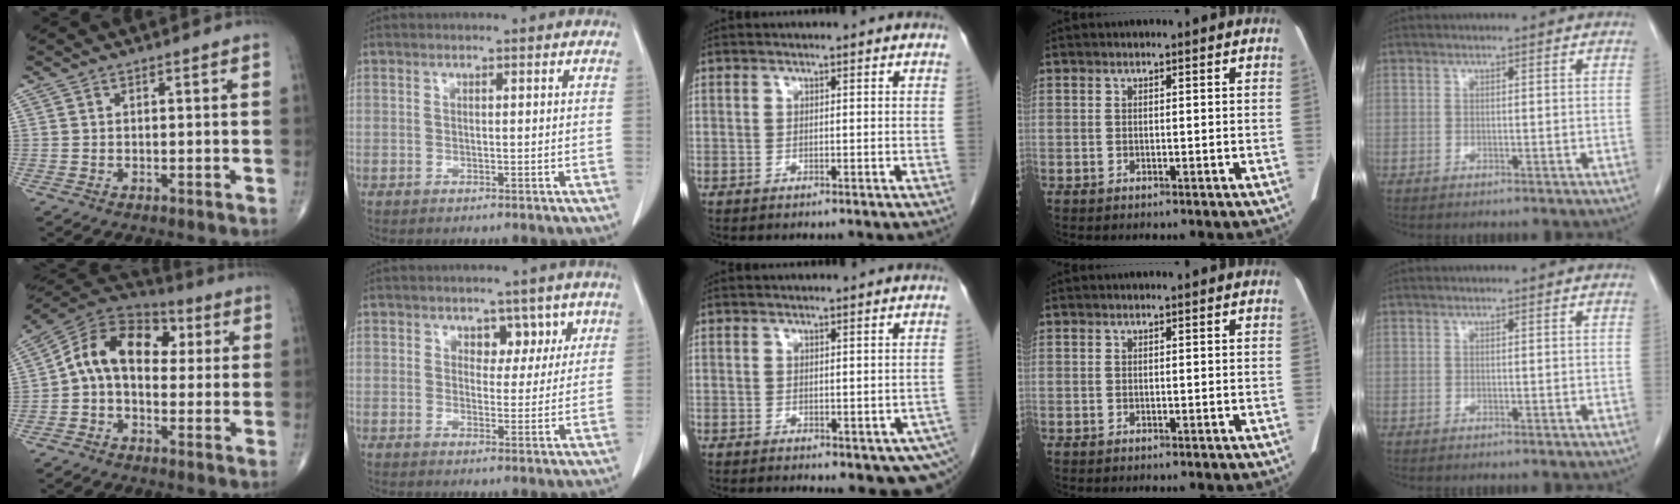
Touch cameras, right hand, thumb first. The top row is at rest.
{"thumb": {"total": 14.3, "force": [1.7, 9.8, 10.3], "torque": [-0.139, 0.042, 0.014]}, "index": {"total": 4.2, "force": [2.1, 3.0, 2.0], "torque": [-0.008, 0.007, 0.030]}, "middle": {"total": 8.5, "force": [-3.5, 4.0, 6.6], "torque": [-0.077, -0.010, -0.043]}}